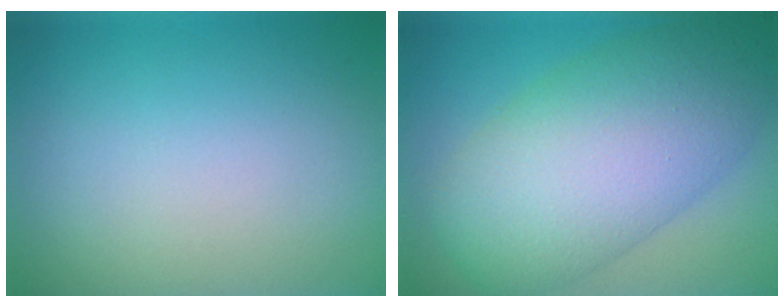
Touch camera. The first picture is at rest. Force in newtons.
{"total": 11.3, "press": 11.3, "slide": 0.4}